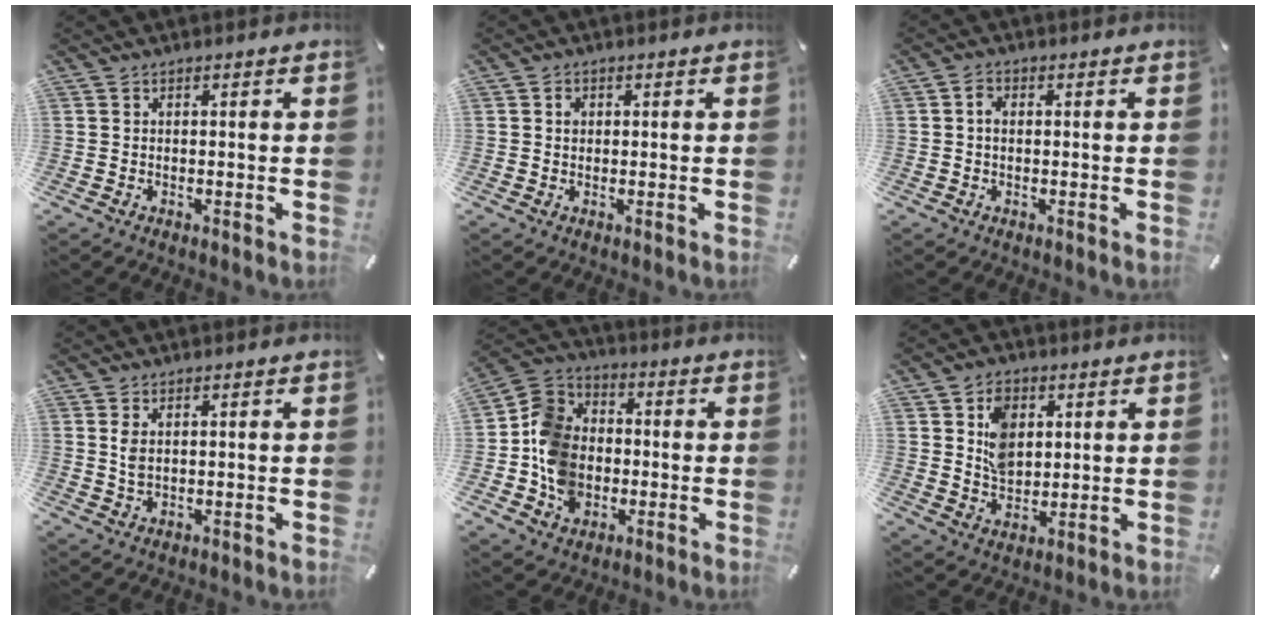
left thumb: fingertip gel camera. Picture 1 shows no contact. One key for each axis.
{"total": 1.4, "fx": 0.2, "fy": 1.2, "fz": 0.6, "tx": -0.006, "ty": 0.002, "tz": 0.002}
{"total": 1.9, "fx": 0.1, "fy": 1.4, "fz": 1.4, "tx": -0.029, "ty": 0.006, "tz": 0.000}
{"total": 2.7, "fx": 0.8, "fy": 1.3, "fz": 2.3, "tx": -0.065, "ty": -0.001, "tz": 0.007}
{"total": 13.3, "fx": -3.4, "fy": 11.3, "fz": 6.3, "tx": -0.142, "ty": 0.035, "tz": -0.056}
{"total": 8.4, "fx": 2.6, "fy": 6.7, "fz": 4.3, "tx": -0.069, "ty": 0.004, "tz": 0.046}